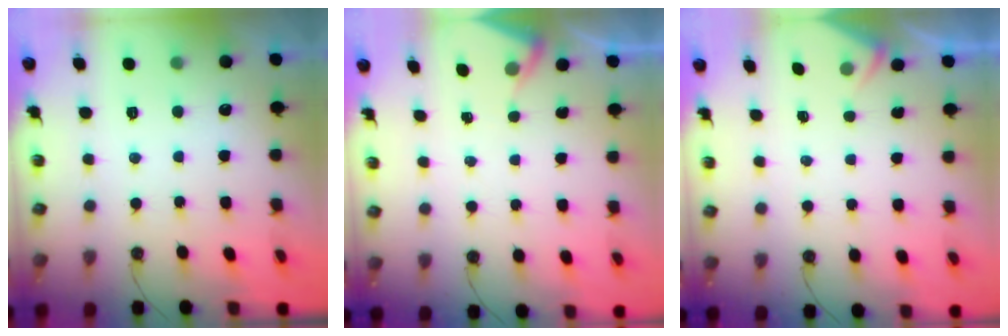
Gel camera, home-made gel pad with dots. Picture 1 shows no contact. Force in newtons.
{"total": 3.0, "press": 3.0, "slide": 0.5}
{"total": 2.6, "press": 2.6, "slide": 0.4}